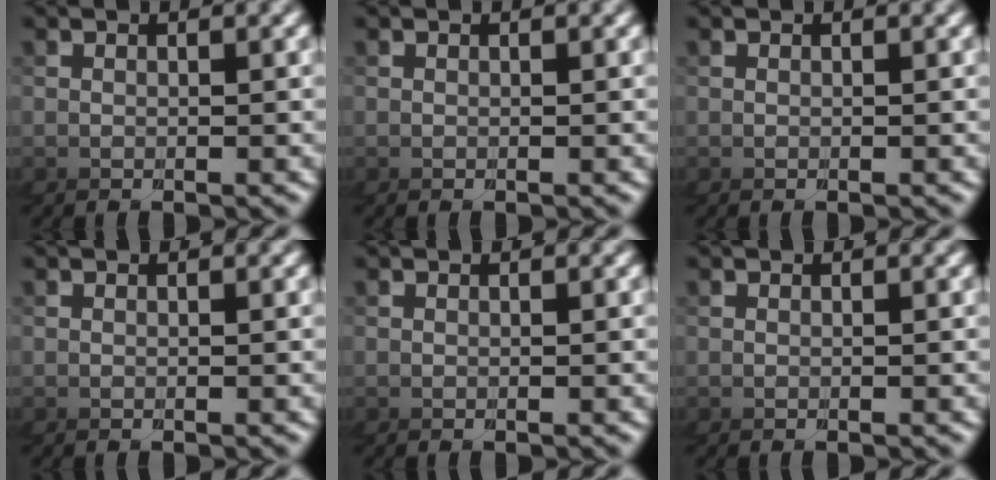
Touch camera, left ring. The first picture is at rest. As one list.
[{"total": 0.0}, {"total": 0.0}, {"total": 0.0}, {"total": 0.0}, {"total": 0.0}]